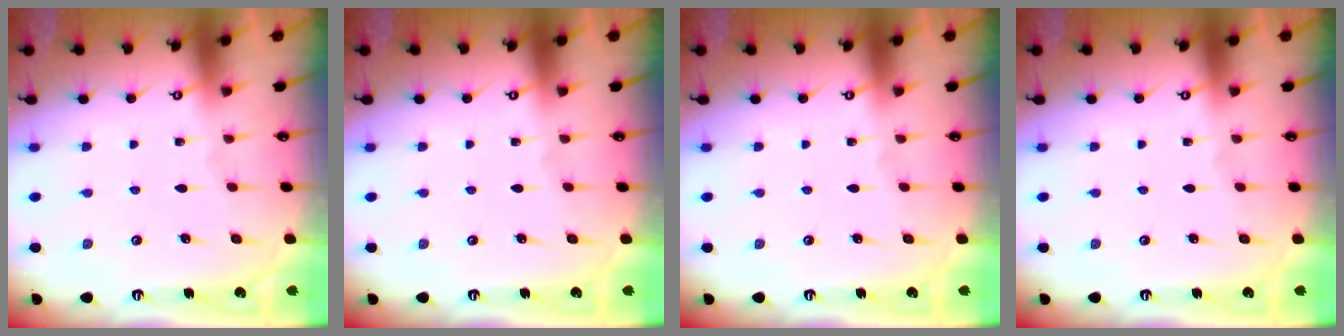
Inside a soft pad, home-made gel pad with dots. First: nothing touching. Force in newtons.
{"total": 0.0}
{"total": 0.0}
{"total": 0.0}